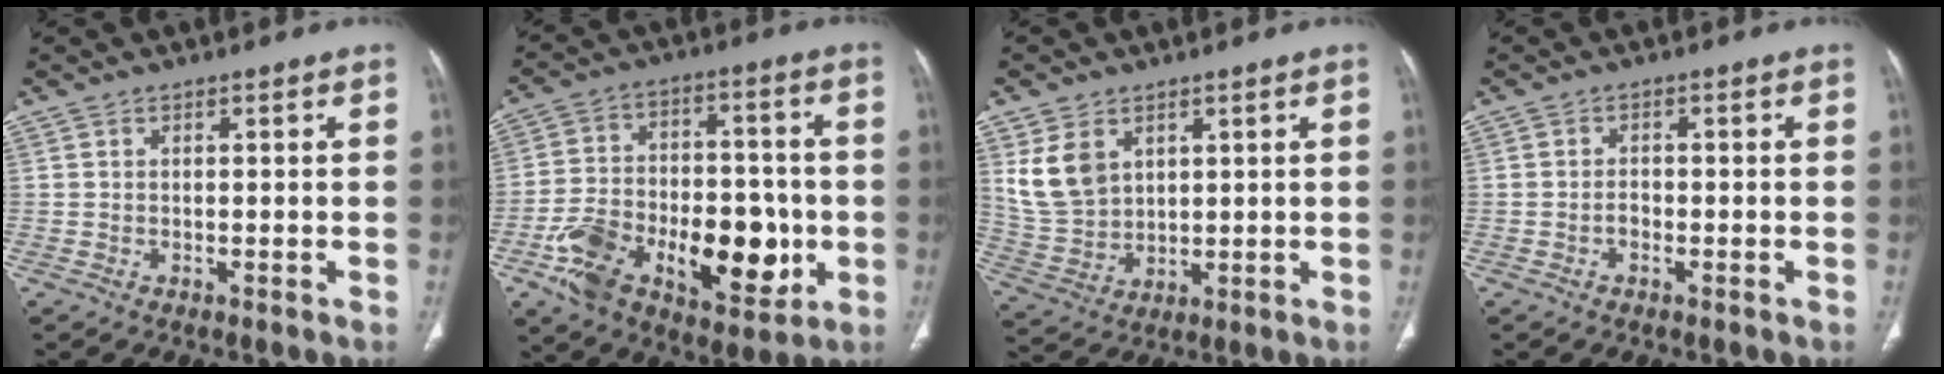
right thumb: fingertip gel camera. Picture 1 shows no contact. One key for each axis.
{"total": 23.5, "fx": -6.9, "fy": 13.1, "fz": 18.2, "tx": -0.278, "ty": 0.024, "tz": -0.093}
{"total": 9.1, "fx": 3.8, "fy": 6.5, "fz": 5.1, "tx": -0.088, "ty": -0.014, "tz": 0.096}
{"total": 1.5, "fx": -0.7, "fy": 0.9, "fz": 0.9, "tx": -0.015, "ty": 0.005, "tz": -0.014}